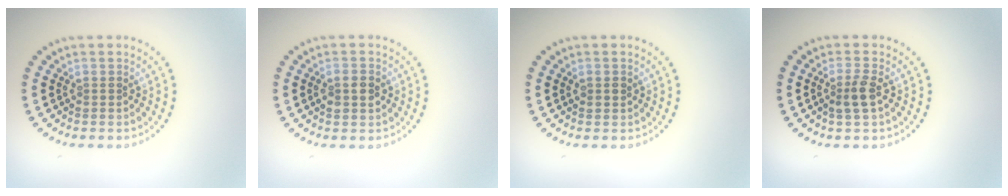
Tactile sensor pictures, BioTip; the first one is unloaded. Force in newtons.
{"total": 1.9, "press": 1.9, "slide": 0.2}
{"total": 1.0, "press": 1.0, "slide": 0.2}
{"total": 2.2, "press": 2.0, "slide": 0.8}